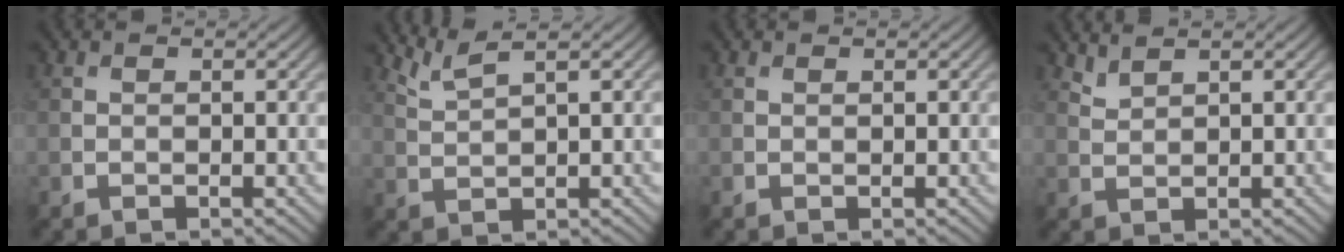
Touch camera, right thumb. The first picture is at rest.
{"total": 3.0, "force": [2.2, 0.4, 2.1], "torque": [-0.045, 0.009, 0.054]}
{"total": 0.0}
{"total": 1.7, "force": [1.6, 0.1, 0.5], "torque": [-0.017, 0.004, 0.040]}